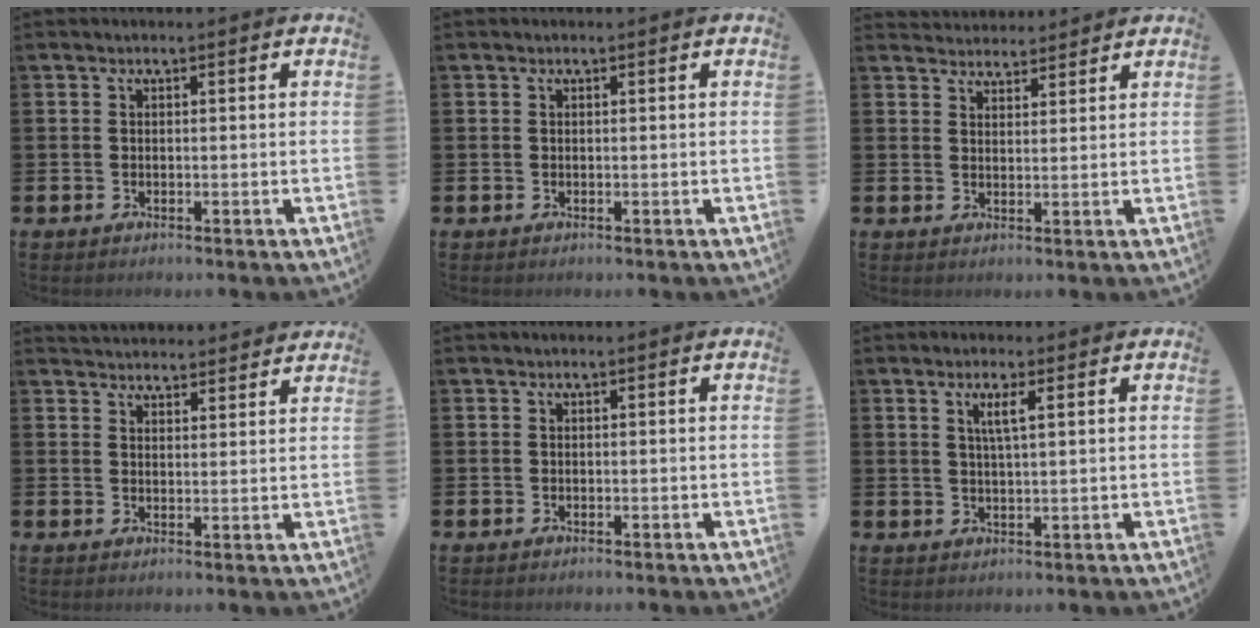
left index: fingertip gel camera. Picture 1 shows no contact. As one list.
[{"total": 0.0}, {"total": 3.2, "force": [3.1, 0.7, -0.3], "torque": [0.001, -0.016, 0.056]}, {"total": 3.4, "force": [3.4, 0.4, -0.2], "torque": [0.001, -0.022, 0.062]}, {"total": 0.0}, {"total": 3.2, "force": [1.8, 0.5, 2.6], "torque": [-0.050, 0.002, 0.028]}]